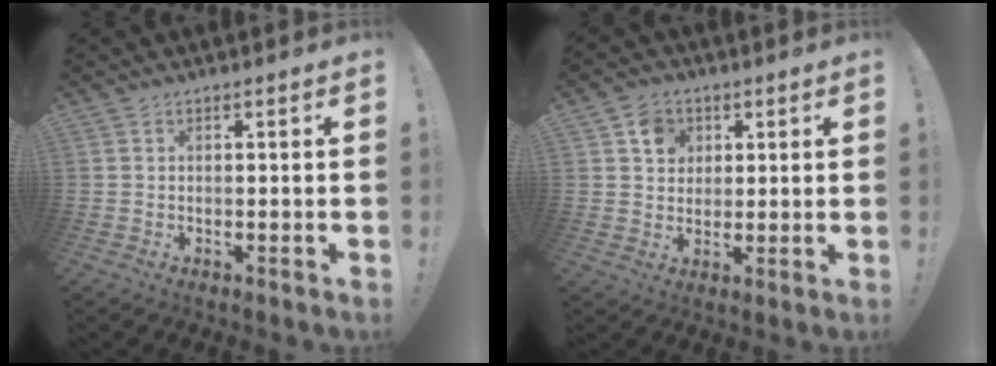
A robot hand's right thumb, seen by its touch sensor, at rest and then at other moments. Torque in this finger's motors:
{"motor_torque": [0.41, -0.34, 0.03, 0.03, 0.01]}